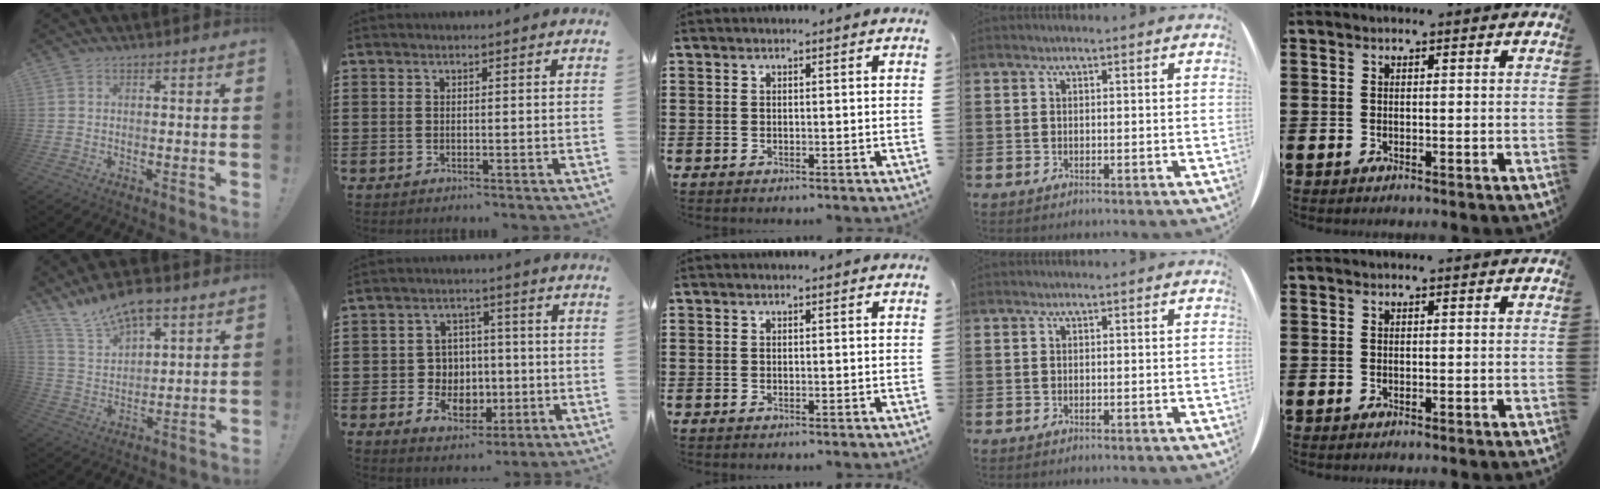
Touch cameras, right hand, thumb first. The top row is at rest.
{"thumb": {"total": 11.7, "force": [9.4, 4.5, 5.2], "torque": [-0.108, -0.058, 0.177]}, "index": {"total": 6.0, "force": [-0.5, 5.7, 1.6], "torque": [-0.037, 0.006, -0.008]}}